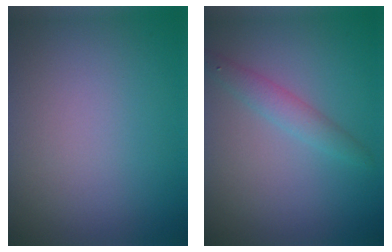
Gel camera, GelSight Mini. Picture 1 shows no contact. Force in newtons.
{"total": 1.9, "press": 1.9, "slide": 0.1}